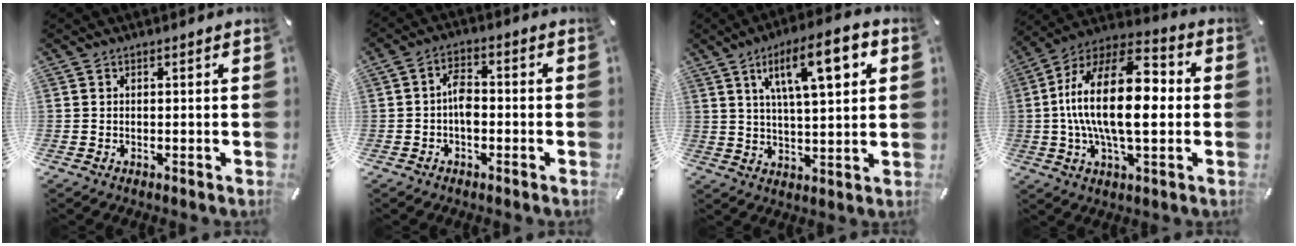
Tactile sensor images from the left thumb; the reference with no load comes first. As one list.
[{"total": 5.2, "force": [-1.3, 2.9, 4.0], "torque": [-0.085, 0.008, -0.025]}, {"total": 14.8, "force": [6.6, 4.6, 12.4], "torque": [-0.200, -0.010, 0.103]}, {"total": 21.9, "force": [-0.3, 10.3, 19.3], "torque": [-0.371, 0.000, -0.010]}]